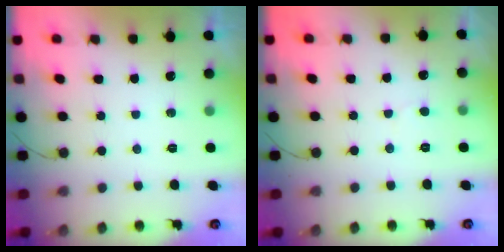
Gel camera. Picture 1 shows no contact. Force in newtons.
{"total": 2.6, "press": 2.6, "slide": 0.2}